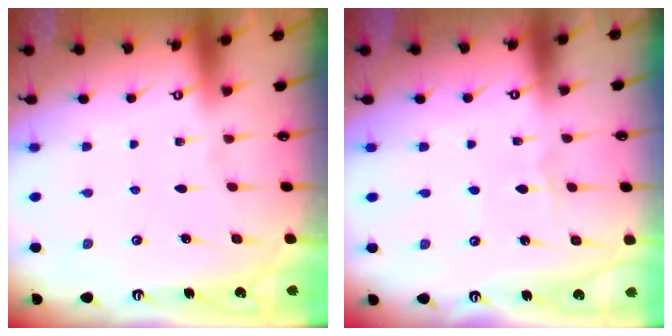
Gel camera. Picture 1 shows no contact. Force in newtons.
{"total": 1.5, "press": 1.4, "slide": 0.2}